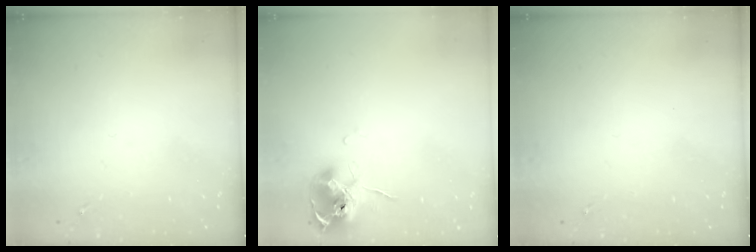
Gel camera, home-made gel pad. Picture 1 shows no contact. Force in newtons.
{"total": 10.6, "press": 10.5, "slide": 0.8}
{"total": 0.0}